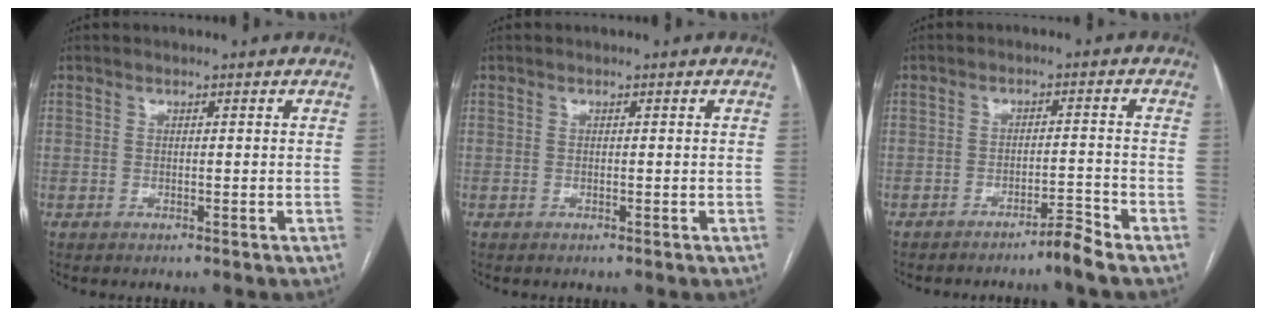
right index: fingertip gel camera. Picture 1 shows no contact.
{"total": 0.0}
{"total": 3.2, "force": [-2.7, -0.8, 1.4], "torque": [-0.018, -0.006, -0.048]}